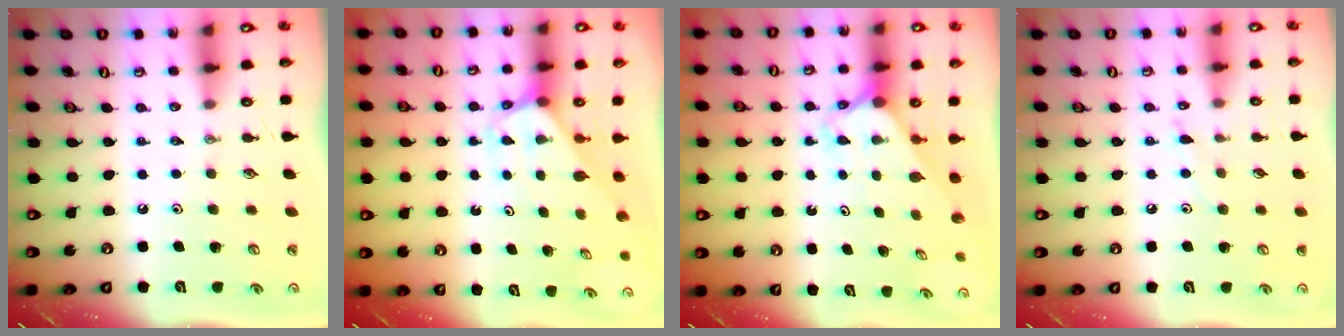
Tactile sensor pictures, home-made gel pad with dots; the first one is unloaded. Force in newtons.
{"total": 2.4, "press": 2.4, "slide": 0.2}
{"total": 2.3, "press": 2.3, "slide": 0.2}
{"total": 4.9, "press": 4.9, "slide": 0.6}